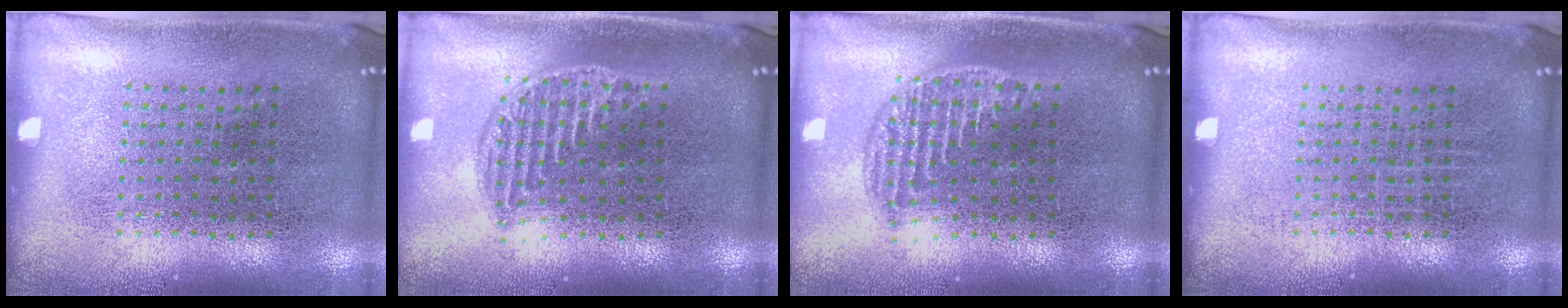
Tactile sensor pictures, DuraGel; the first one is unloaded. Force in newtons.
{"total": 1.3, "press": 1.1, "slide": 0.6}
{"total": 1.3, "press": 1.1, "slide": 0.6}
{"total": 0.0}